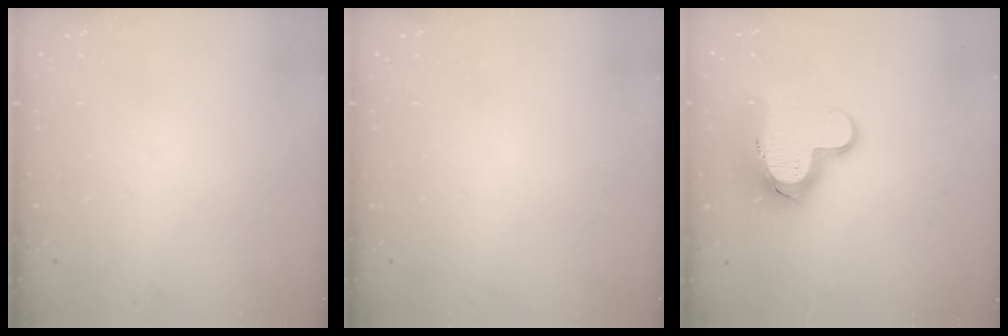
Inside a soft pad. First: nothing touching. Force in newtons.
{"total": 0.0}
{"total": 13.1, "press": 13.0, "slide": 1.3}